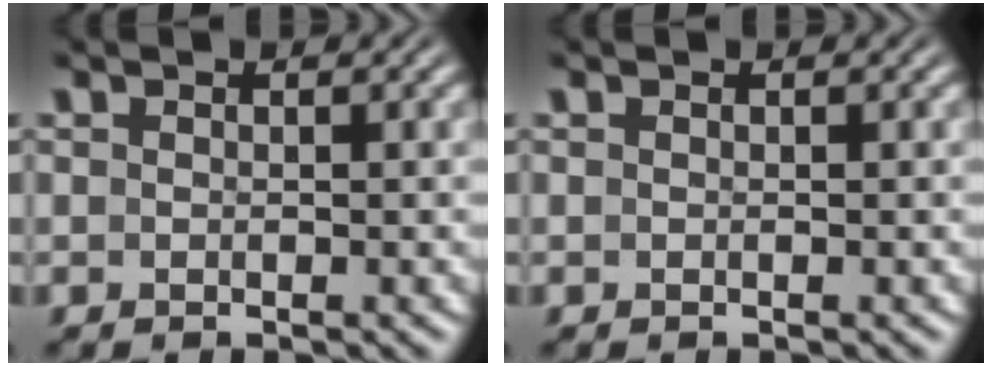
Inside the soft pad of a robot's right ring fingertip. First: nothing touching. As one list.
[{"total": 0.0}]